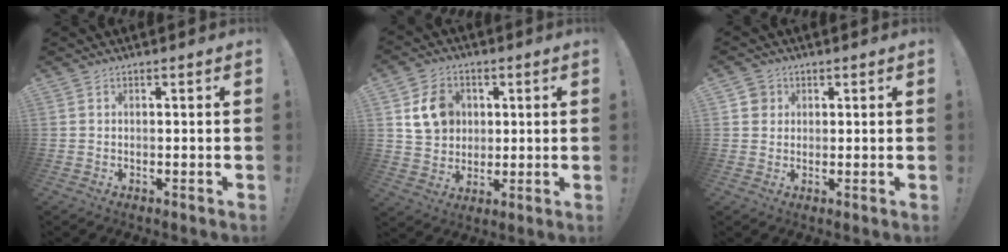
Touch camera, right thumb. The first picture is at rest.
{"total": 11.4, "force": [3.5, 9.8, 4.7], "torque": [-0.061, -0.005, 0.076]}
{"total": 3.4, "force": [1.2, 3.1, 0.7], "torque": [-0.010, 0.000, 0.022]}